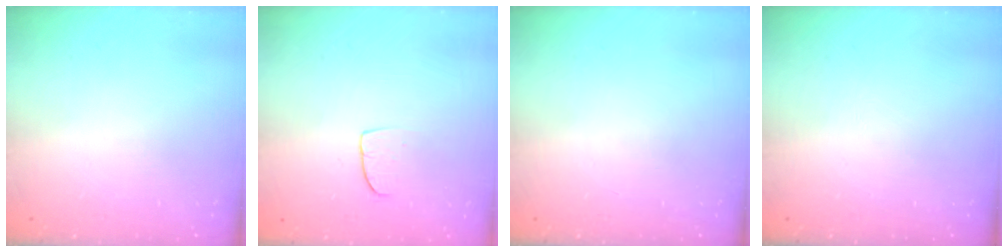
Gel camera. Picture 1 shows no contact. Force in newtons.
{"total": 6.4, "press": 6.4, "slide": 0.5}
{"total": 0.0}
{"total": 0.0}